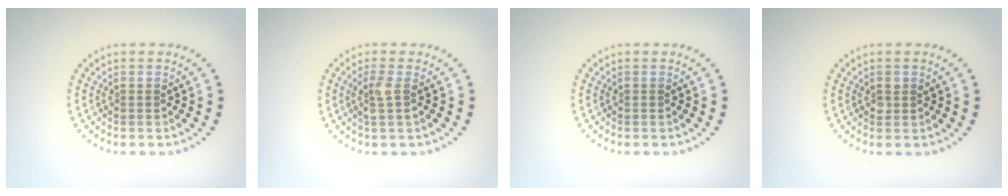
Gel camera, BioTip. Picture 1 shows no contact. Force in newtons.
{"total": 1.7, "press": 1.4, "slide": 1.0}
{"total": 0.0}
{"total": 1.0, "press": 0.9, "slide": 0.3}